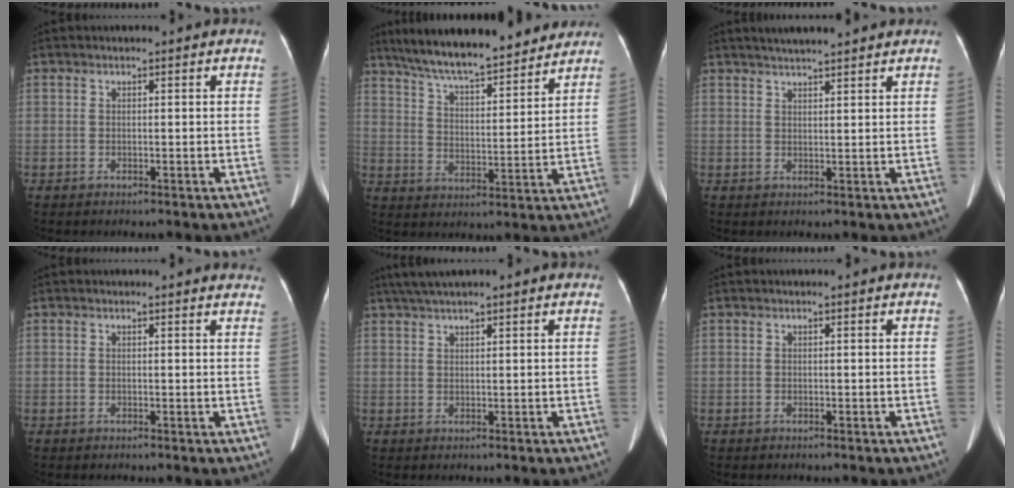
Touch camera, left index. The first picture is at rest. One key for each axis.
{"total": 16.7, "fx": 14.6, "fy": 2.5, "fz": 7.7, "tx": -0.130, "ty": 0.020, "tz": 0.228}
{"total": 6.9, "fx": 6.1, "fy": 0.3, "fz": 3.3, "tx": -0.048, "ty": 0.026, "tz": 0.086}
{"total": 4.4, "fx": 4.2, "fy": 0.8, "fz": 0.8, "tx": 0.002, "ty": -0.011, "tz": 0.020}
{"total": 5.9, "fx": 4.6, "fy": 0.5, "fz": 3.7, "tx": -0.062, "ty": 0.038, "tz": 0.076}
{"total": 0.0}